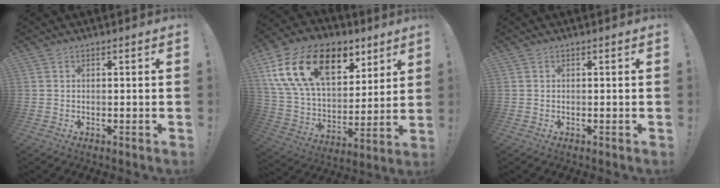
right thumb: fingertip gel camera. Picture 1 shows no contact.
{"total": 23.9, "force": [10.9, 14.8, 15.2], "torque": [-0.276, -0.047, 0.208]}
{"total": 0.0}